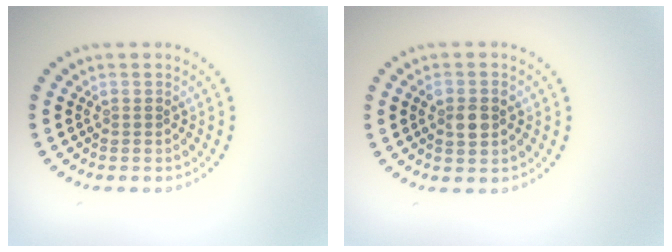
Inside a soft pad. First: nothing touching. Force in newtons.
{"total": 2.3, "press": 2.3, "slide": 0.2}